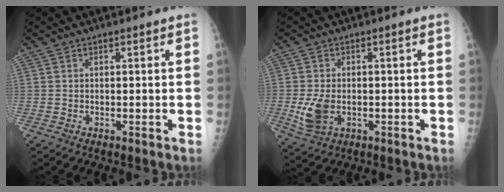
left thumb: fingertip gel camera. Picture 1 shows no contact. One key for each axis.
{"total": 6.3, "fx": -1.3, "fy": 4.1, "fz": 4.6, "tx": -0.092, "ty": -0.002, "tz": -0.016}